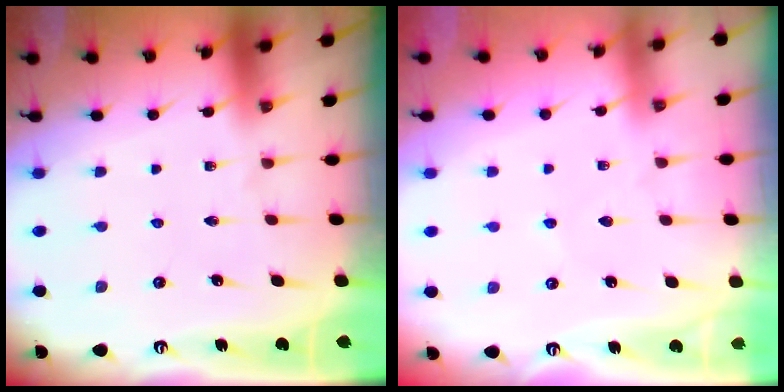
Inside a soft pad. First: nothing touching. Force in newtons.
{"total": 2.4, "press": 2.4, "slide": 0.5}